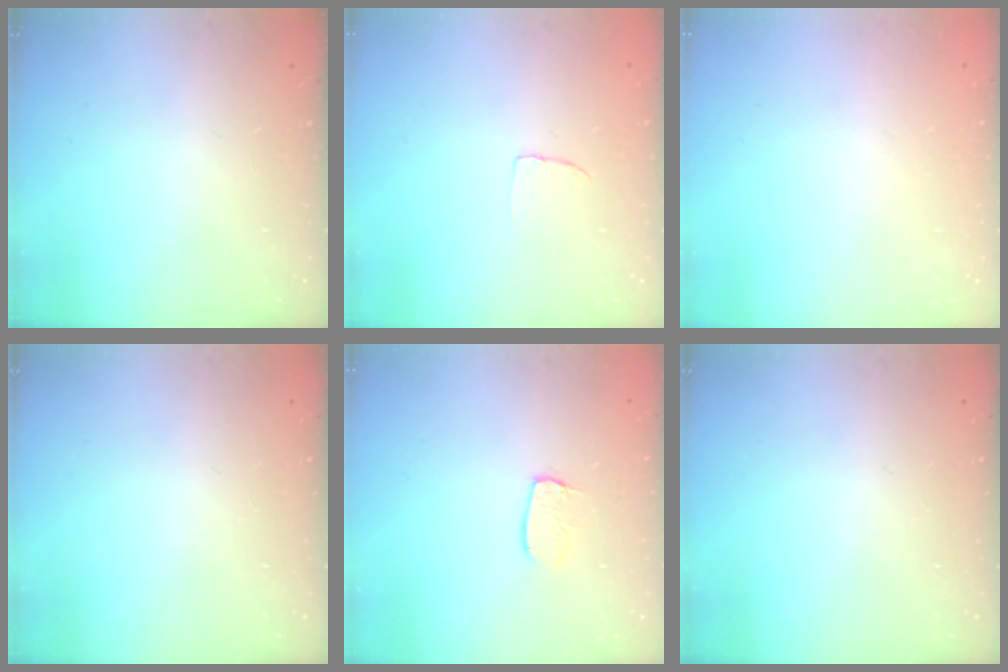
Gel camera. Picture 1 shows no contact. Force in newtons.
{"total": 2.4, "press": 2.4, "slide": 0.1}
{"total": 0.0}
{"total": 0.0}
{"total": 6.0, "press": 6.0, "slide": 0.5}
{"total": 0.0}